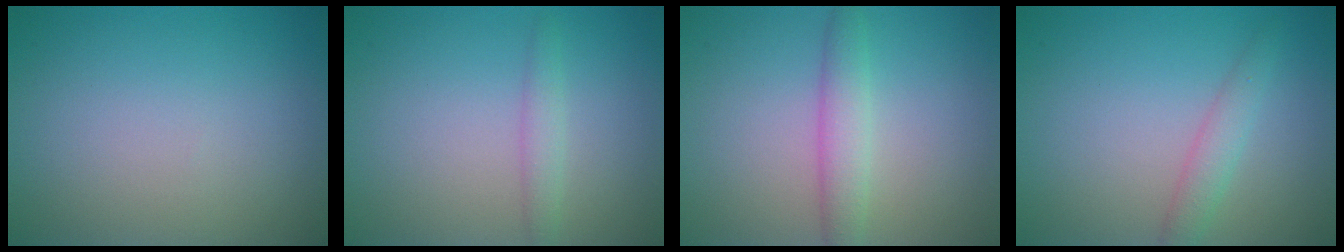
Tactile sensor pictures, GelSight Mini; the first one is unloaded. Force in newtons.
{"total": 1.4, "press": 1.4, "slide": 0.0}
{"total": 2.6, "press": 2.6, "slide": 0.1}
{"total": 1.9, "press": 1.9, "slide": 0.0}